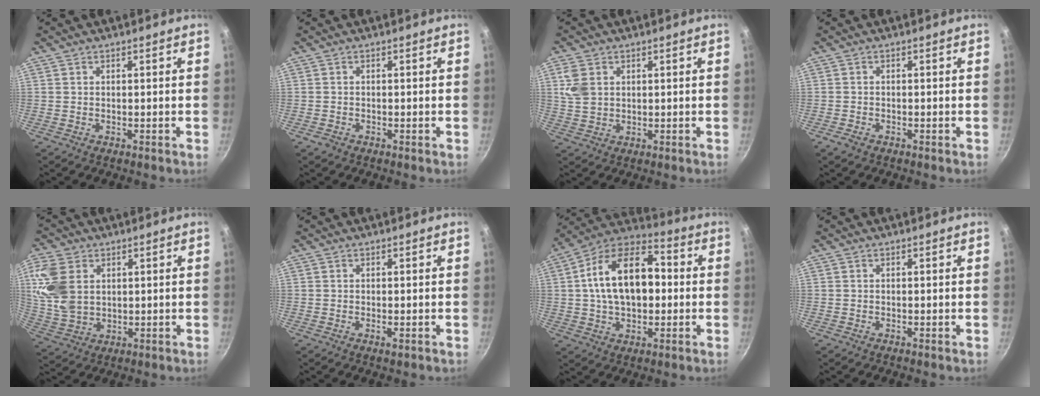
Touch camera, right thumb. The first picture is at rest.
{"total": 1.0, "force": [-0.6, 0.6, 0.5], "torque": [-0.007, -0.001, -0.012]}
{"total": 5.1, "force": [1.5, 3.8, 3.1], "torque": [-0.060, -0.001, 0.034]}
{"total": 1.5, "force": [-1.0, 0.8, 0.9], "torque": [-0.020, -0.001, -0.019]}
{"total": 11.9, "force": [3.0, 8.4, 7.9], "torque": [-0.168, -0.004, 0.066]}
{"total": 0.7, "force": [-0.2, 0.2, 0.7], "torque": [-0.011, -0.002, -0.004]}
{"total": 18.7, "force": [1.5, 11.2, 14.9], "torque": [-0.235, 0.030, 0.019]}
{"total": 0.0}